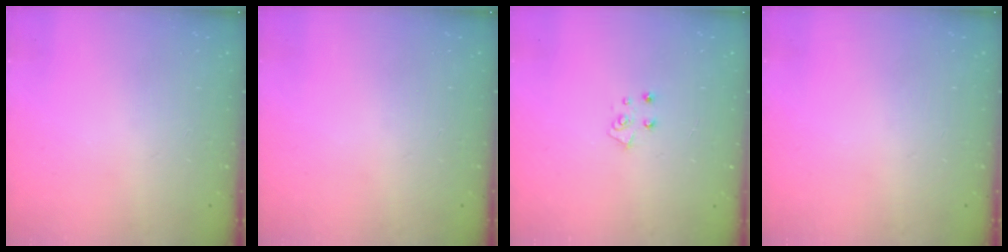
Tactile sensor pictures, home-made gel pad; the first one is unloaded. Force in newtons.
{"total": 0.0}
{"total": 4.9, "press": 4.9, "slide": 0.5}
{"total": 0.0}